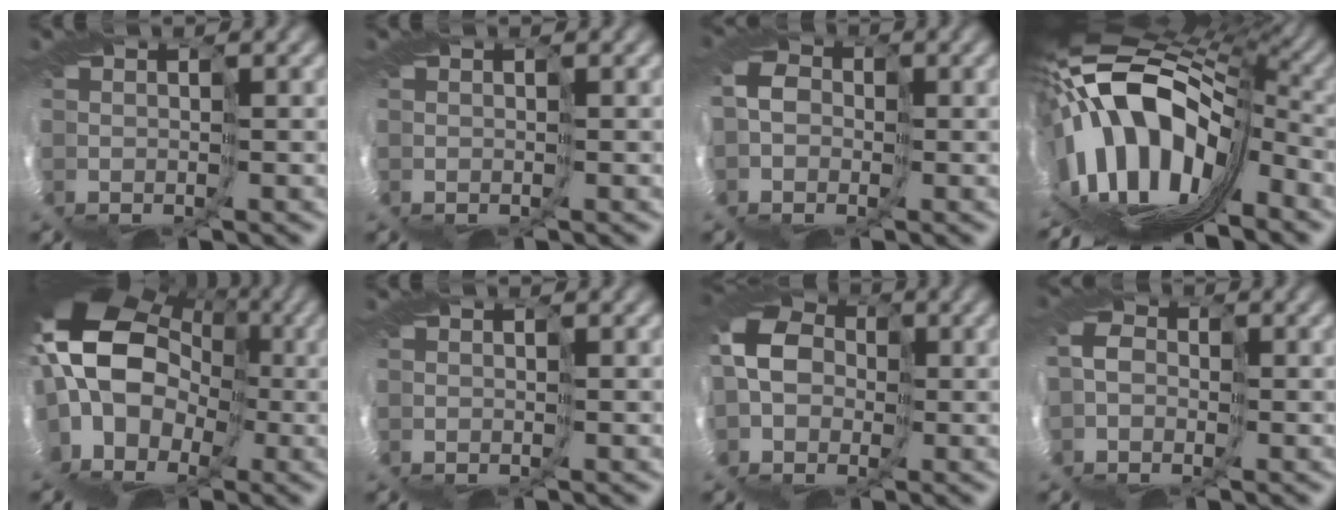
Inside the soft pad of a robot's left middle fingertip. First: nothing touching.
{"total": 0.0}
{"total": 3.5, "force": [-1.6, 3.0, 0.8], "torque": [-0.046, -0.009, -0.047]}
{"total": 10.1, "force": [-2.0, 3.7, 9.2], "torque": [-0.170, 0.001, -0.024]}
{"total": 9.5, "force": [1.6, 7.9, 5.0], "torque": [-0.125, 0.011, 0.007]}
{"total": 0.0}
{"total": 7.8, "force": [-0.4, 7.1, 3.0], "torque": [-0.125, -0.007, -0.016]}
{"total": 2.7, "force": [-1.2, 2.2, 0.9], "torque": [-0.039, -0.014, -0.037]}